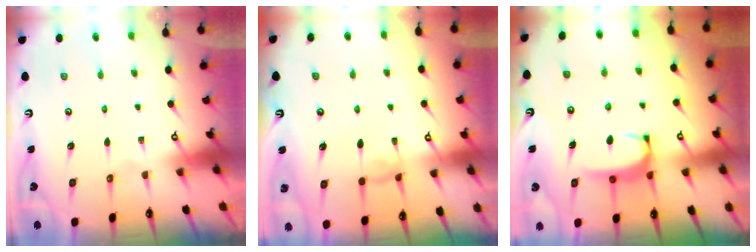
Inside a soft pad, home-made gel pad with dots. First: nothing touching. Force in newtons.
{"total": 1.1, "press": 1.0, "slide": 0.5}
{"total": 2.8, "press": 2.7, "slide": 0.4}